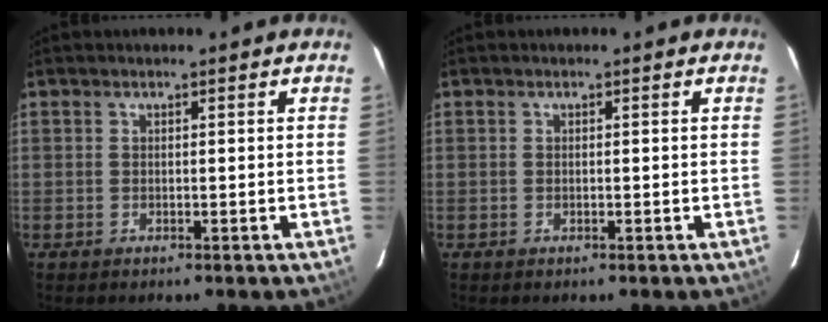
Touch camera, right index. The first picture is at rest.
{"total": 0.0}